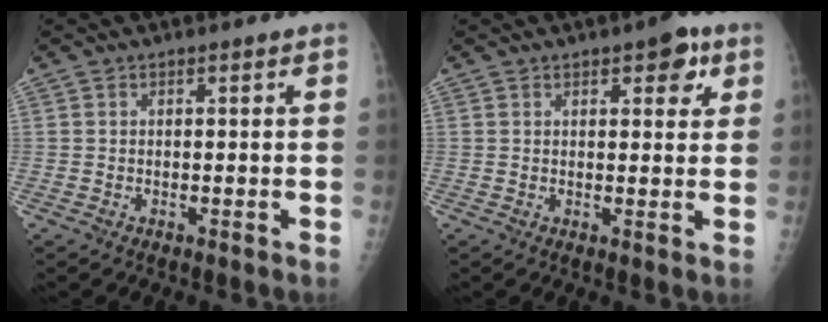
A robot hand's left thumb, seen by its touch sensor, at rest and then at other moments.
{"total": 5.1, "force": [2.6, 2.4, 3.7], "torque": [-0.022, -0.007, 0.025]}